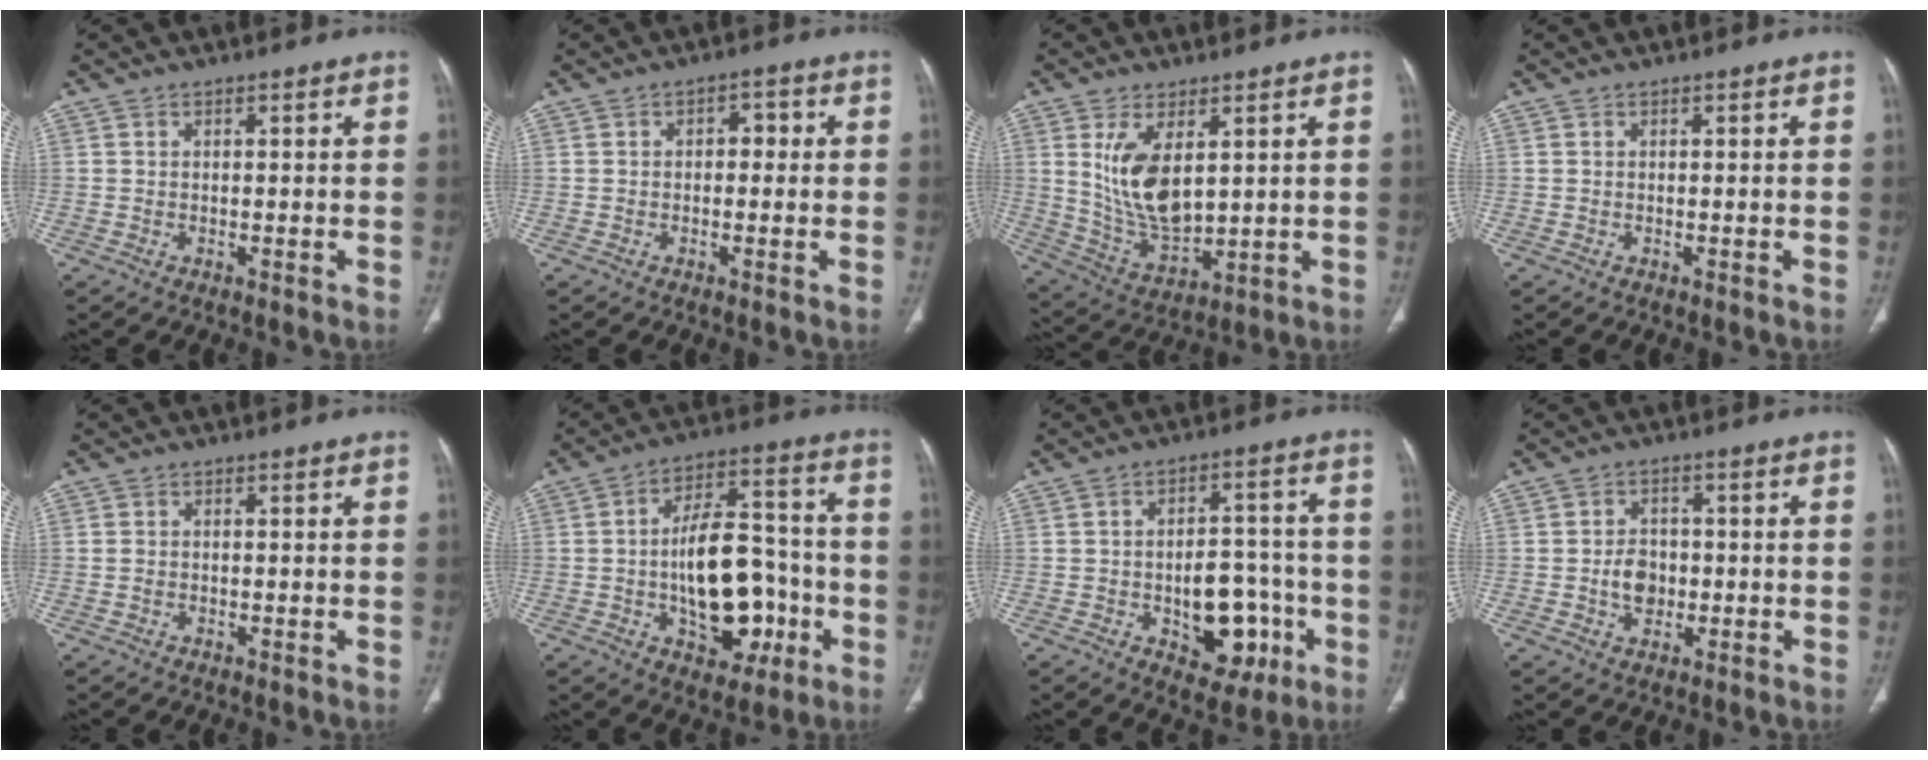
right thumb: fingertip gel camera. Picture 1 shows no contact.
{"total": 2.9, "force": [0.2, 1.9, 2.2], "torque": [-0.018, 0.015, -0.002]}
{"total": 12.4, "force": [3.4, 6.2, 10.1], "torque": [-0.181, -0.025, 0.085]}
{"total": 0.0}
{"total": 1.2, "force": [-0.2, 0.9, 0.7], "torque": [-0.016, 0.004, 0.000]}
{"total": 18.1, "force": [-3.8, 10.2, 14.4], "torque": [-0.189, 0.042, -0.050]}
{"total": 13.3, "force": [-3.9, 8.1, 9.8], "torque": [-0.092, 0.035, -0.043]}
{"total": 5.1, "force": [-0.8, 4.0, 3.1], "torque": [-0.034, 0.008, -0.014]}